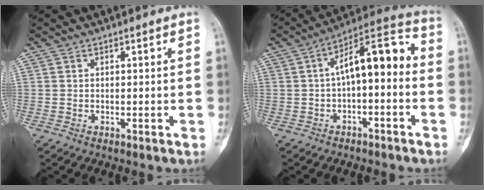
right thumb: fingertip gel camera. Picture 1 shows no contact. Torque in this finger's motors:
{"motor_torque": [0.14, 0.13, 0.46, -0.43, 0.17]}